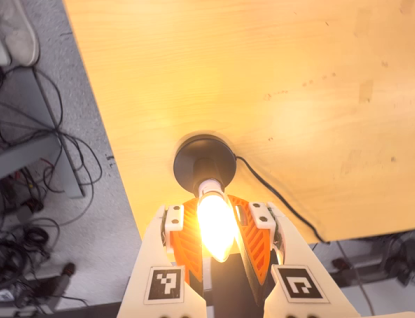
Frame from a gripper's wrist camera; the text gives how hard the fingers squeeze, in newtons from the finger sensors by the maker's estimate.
{"total": 14.7, "left": 13.6, "right": 15.7}